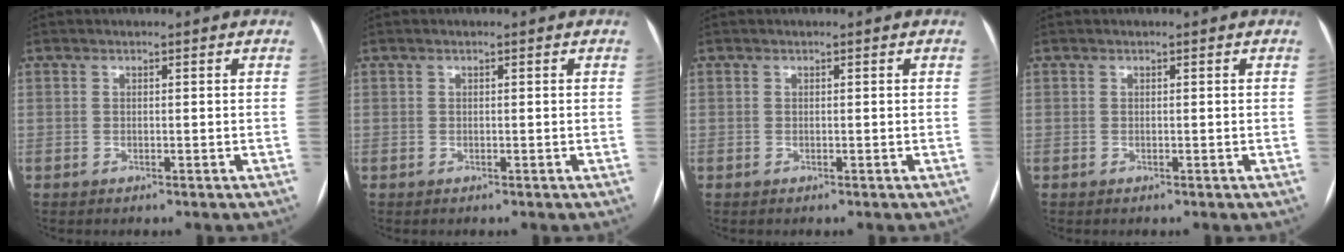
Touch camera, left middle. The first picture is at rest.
{"total": 0.0}
{"total": 0.0}
{"total": 0.0}